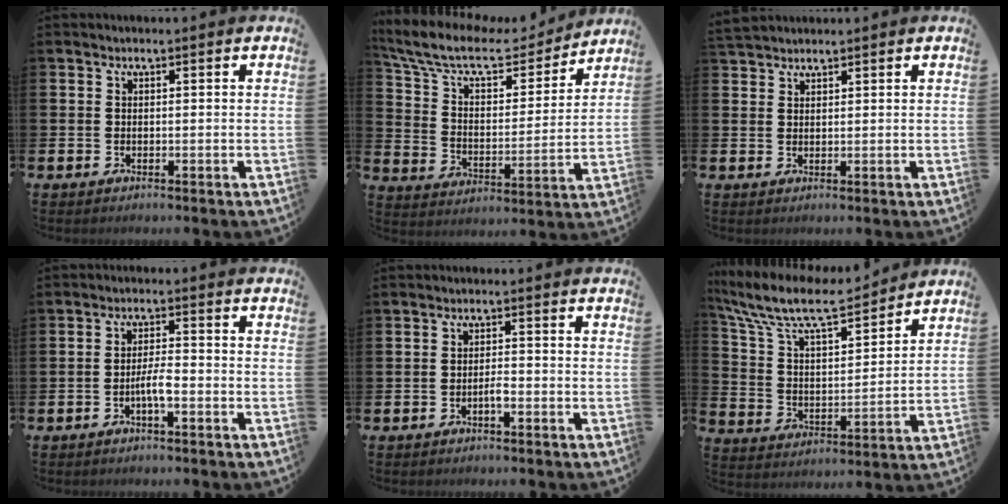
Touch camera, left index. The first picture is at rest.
{"total": 10.6, "force": [8.7, 3.9, 4.6], "torque": [-0.126, -0.050, 0.148]}
{"total": 2.2, "force": [2.2, 0.6, 0.1], "torque": [-0.007, -0.001, 0.042]}
{"total": 2.9, "force": [-1.2, 0.6, 2.6], "torque": [-0.054, 0.007, -0.022]}
{"total": 1.4, "force": [-0.8, 0.3, 1.1], "torque": [-0.030, 0.002, -0.013]}
{"total": 10.4, "force": [9.1, 2.6, 4.3], "torque": [-0.130, -0.051, 0.157]}